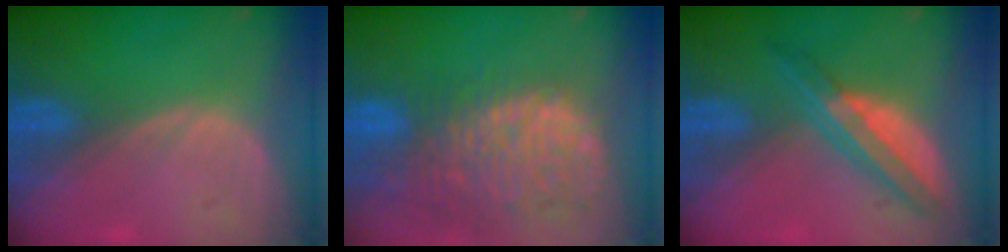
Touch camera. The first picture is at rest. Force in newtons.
{"total": 14.4, "press": 11.8, "slide": 8.3}
{"total": 6.6, "press": 5.8, "slide": 3.1}